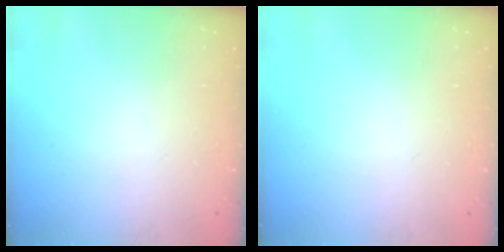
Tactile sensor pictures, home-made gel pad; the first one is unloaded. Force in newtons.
{"total": 0.0}